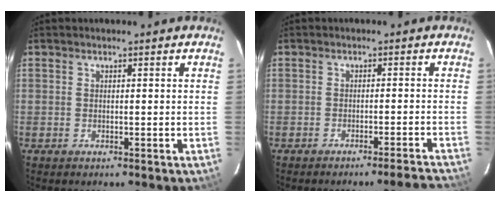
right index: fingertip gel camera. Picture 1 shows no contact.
{"total": 6.6, "force": [-6.2, -1.2, 1.6], "torque": [-0.021, 0.006, -0.073]}